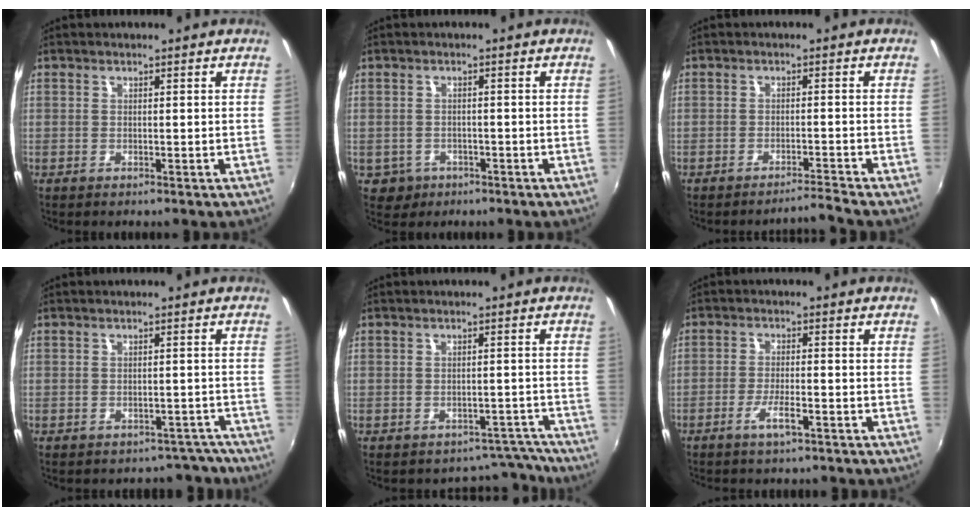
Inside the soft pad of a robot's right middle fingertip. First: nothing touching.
{"total": 4.0, "force": [-1.5, 3.5, 0.9], "torque": [-0.031, -0.001, -0.016]}
{"total": 3.0, "force": [-2.5, -1.6, -0.2], "torque": [0.000, 0.004, -0.044]}
{"total": 5.7, "force": [-5.1, 2.7, 0.0], "torque": [0.019, 0.025, -0.050]}
{"total": 4.7, "force": [-4.3, 1.9, -0.6], "torque": [0.027, 0.024, -0.051]}
{"total": 3.9, "force": [-2.7, 0.7, 2.7], "torque": [-0.064, -0.003, -0.050]}